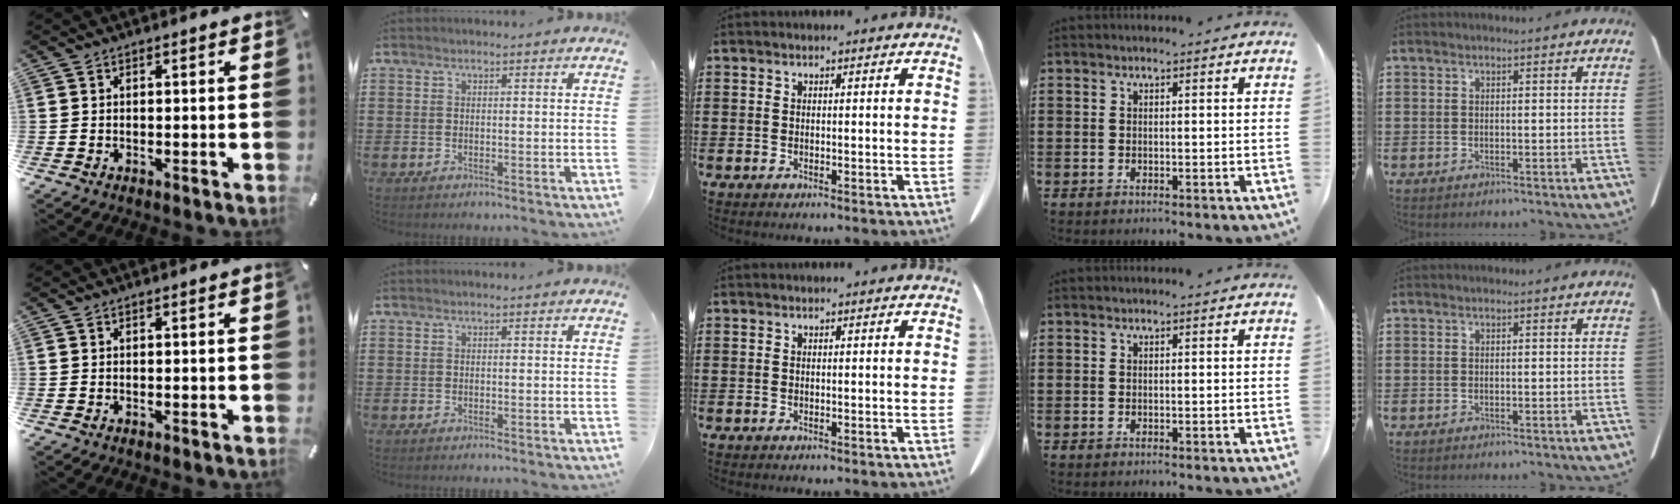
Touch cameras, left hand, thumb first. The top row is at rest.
{}